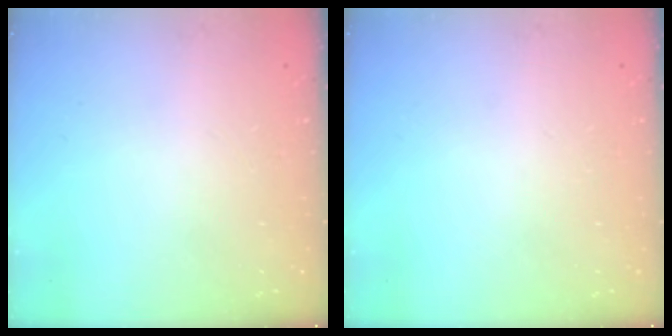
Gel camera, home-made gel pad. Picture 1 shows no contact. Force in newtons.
{"total": 0.0}